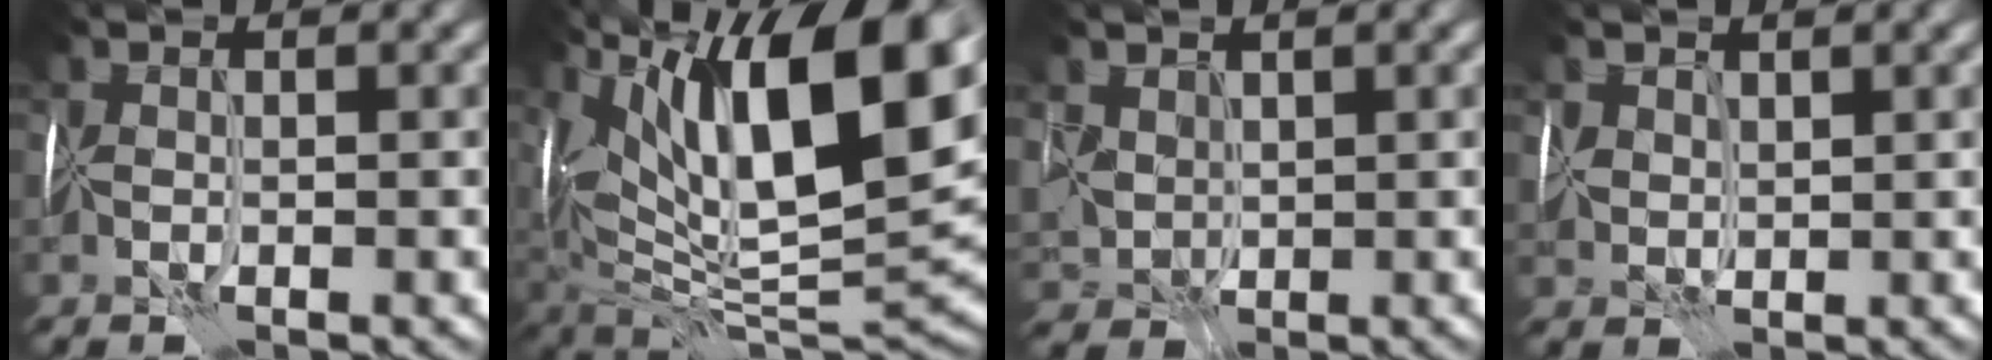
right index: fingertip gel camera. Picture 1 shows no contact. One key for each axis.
{"total": 16.5, "fx": 6.7, "fy": 6.8, "fz": 13.5, "tx": -0.208, "ty": 0.032, "tz": 0.121}
{"total": 2.3, "fx": 2.0, "fy": 0.9, "fz": -0.8, "tx": -0.003, "ty": 0.007, "tz": 0.046}
{"total": 2.0, "fx": 1.8, "fy": 0.5, "fz": -0.5, "tx": 0.003, "ty": 0.011, "tz": 0.037}